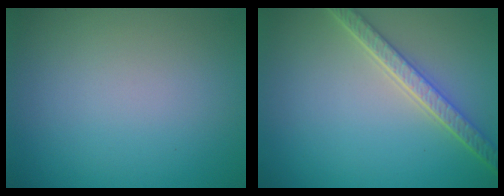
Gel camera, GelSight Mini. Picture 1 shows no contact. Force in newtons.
{"total": 4.1, "press": 3.4, "slide": 2.2}